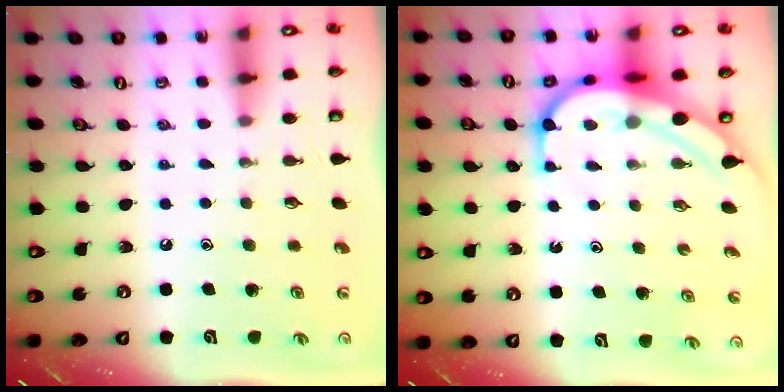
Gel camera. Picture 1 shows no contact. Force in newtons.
{"total": 9.0, "press": 8.9, "slide": 0.8}